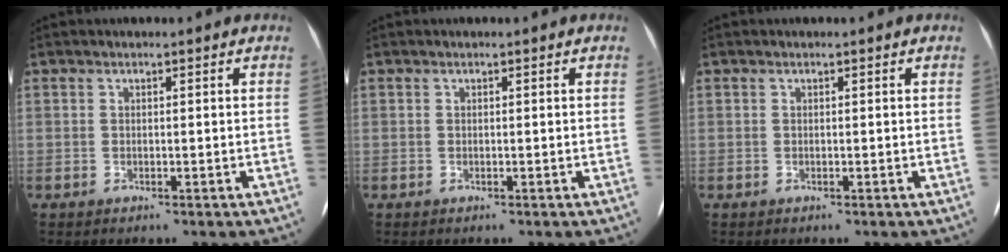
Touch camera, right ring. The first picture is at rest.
{"total": 0.0}
{"total": 0.0}